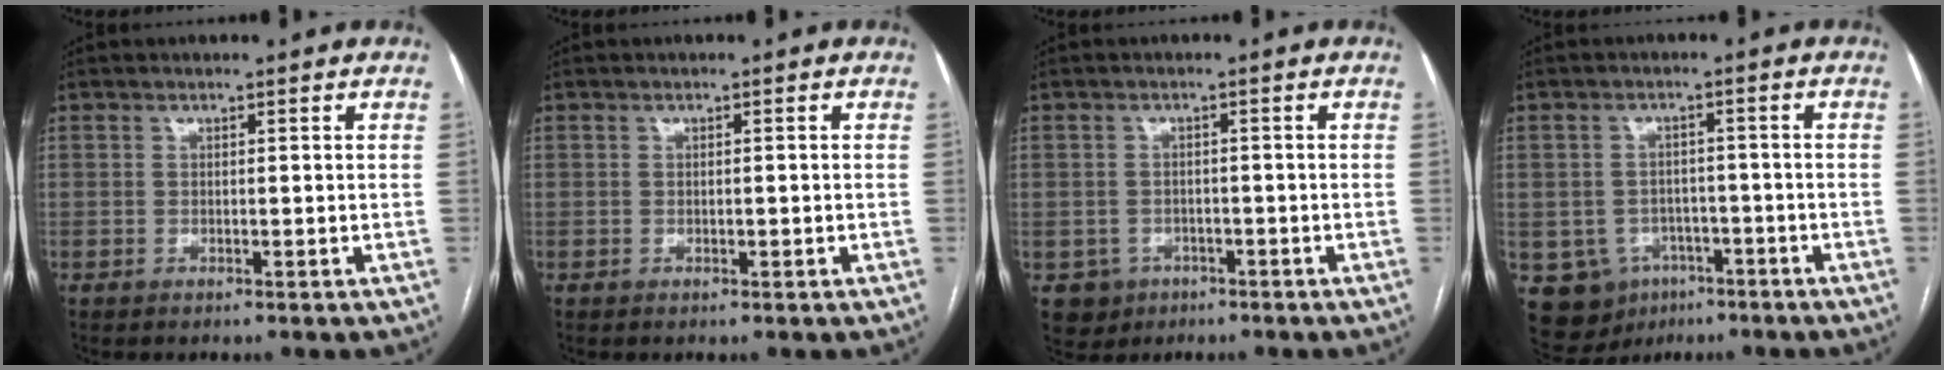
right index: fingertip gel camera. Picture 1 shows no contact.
{"total": 0.6, "force": [-0.1, 0.2, 0.6], "torque": [-0.012, -0.001, 0.000]}
{"total": 3.9, "force": [-1.7, 3.5, 0.3], "torque": [-0.002, 0.009, -0.019]}
{"total": 9.0, "force": [-4.0, 7.6, 2.6], "torque": [-0.057, 0.013, -0.044]}